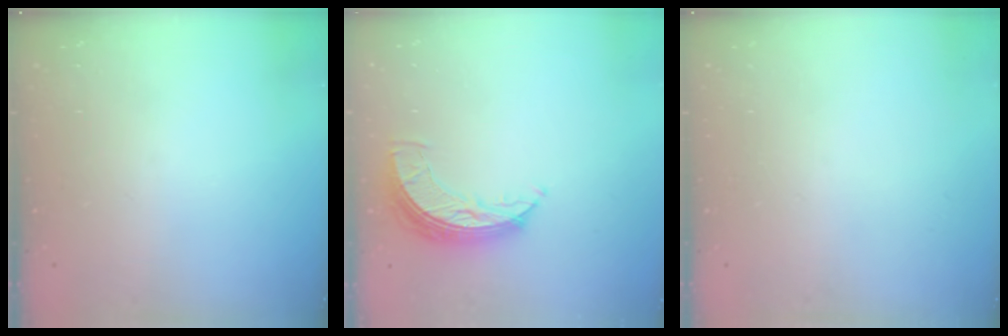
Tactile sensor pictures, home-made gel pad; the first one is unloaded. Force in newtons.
{"total": 7.8, "press": 7.8, "slide": 0.6}
{"total": 0.0}